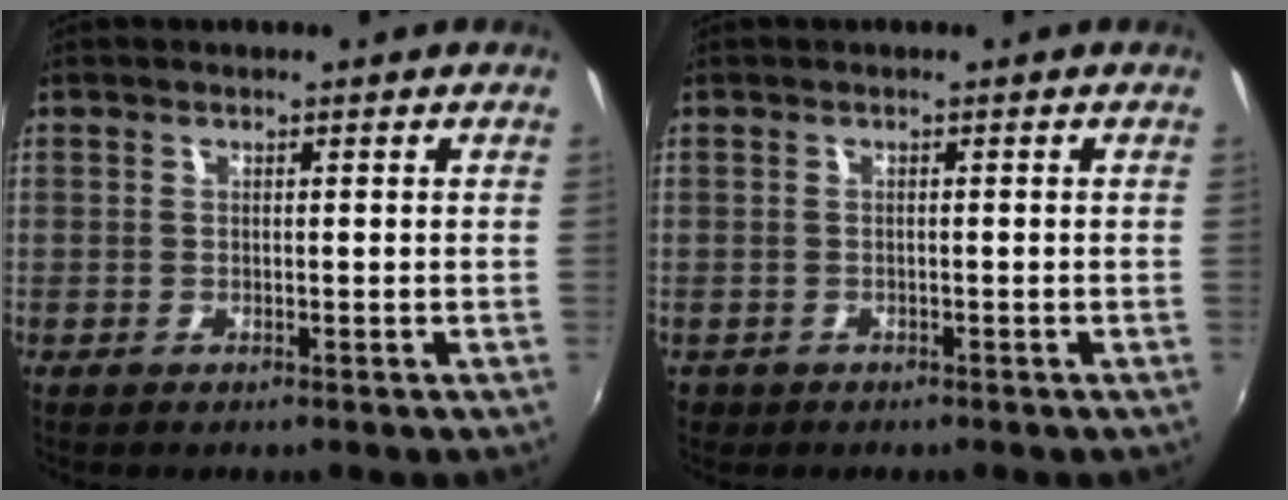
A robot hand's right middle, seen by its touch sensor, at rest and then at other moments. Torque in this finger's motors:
{"motor_torque": [0.36, -0.33, 0.00, 0.00]}